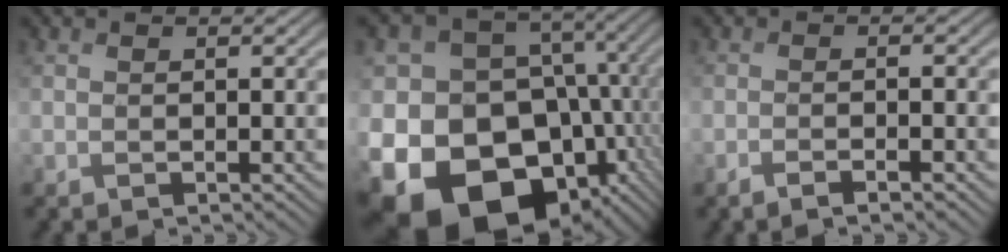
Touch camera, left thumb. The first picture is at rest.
{"total": 21.5, "force": [-8.1, 16.0, 11.9], "torque": [-0.254, -0.025, -0.124]}
{"total": 2.1, "force": [-1.5, 0.1, 1.5], "torque": [-0.016, 0.002, -0.038]}